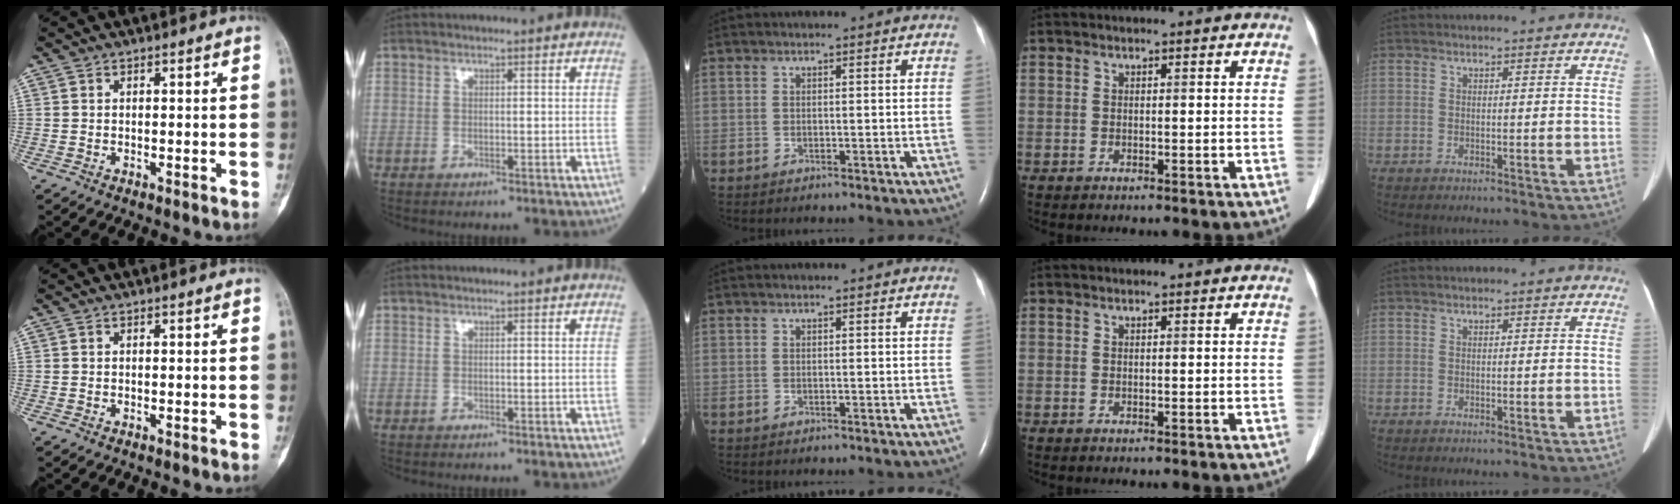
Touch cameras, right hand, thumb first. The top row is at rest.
{}